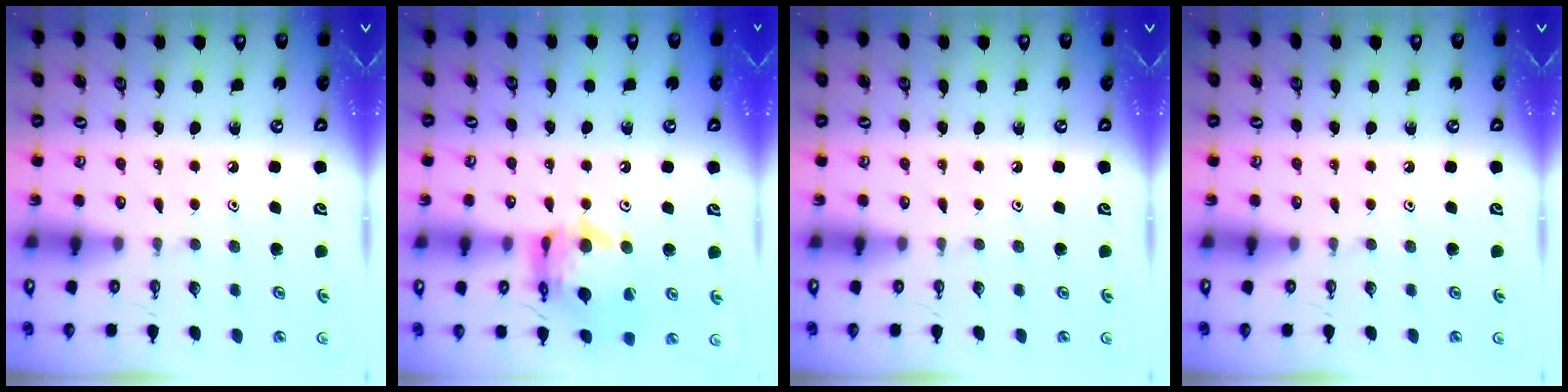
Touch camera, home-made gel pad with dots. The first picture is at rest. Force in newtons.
{"total": 13.6, "press": 13.5, "slide": 1.7}
{"total": 0.0}
{"total": 0.0}